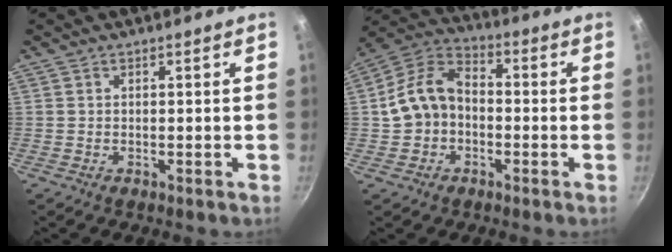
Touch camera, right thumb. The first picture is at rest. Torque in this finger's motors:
{"motor_torque": [-0.17, 0.38, -0.12, -0.18, 0.17]}